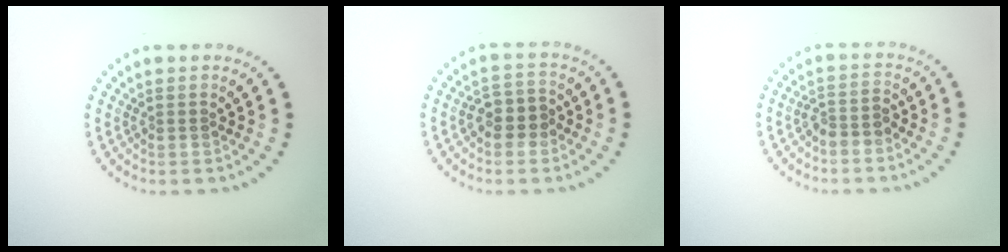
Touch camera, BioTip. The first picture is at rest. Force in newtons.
{"total": 2.7, "press": 2.5, "slide": 1.1}
{"total": 2.0, "press": 1.6, "slide": 1.1}